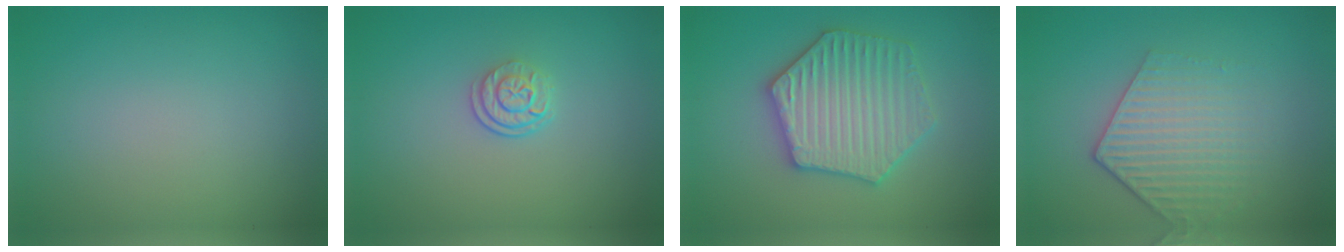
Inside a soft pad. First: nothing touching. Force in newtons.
{"total": 2.4, "press": 1.8, "slide": 1.6}
{"total": 6.3, "press": 6.2, "slide": 1.2}
{"total": 4.2, "press": 3.2, "slide": 2.7}